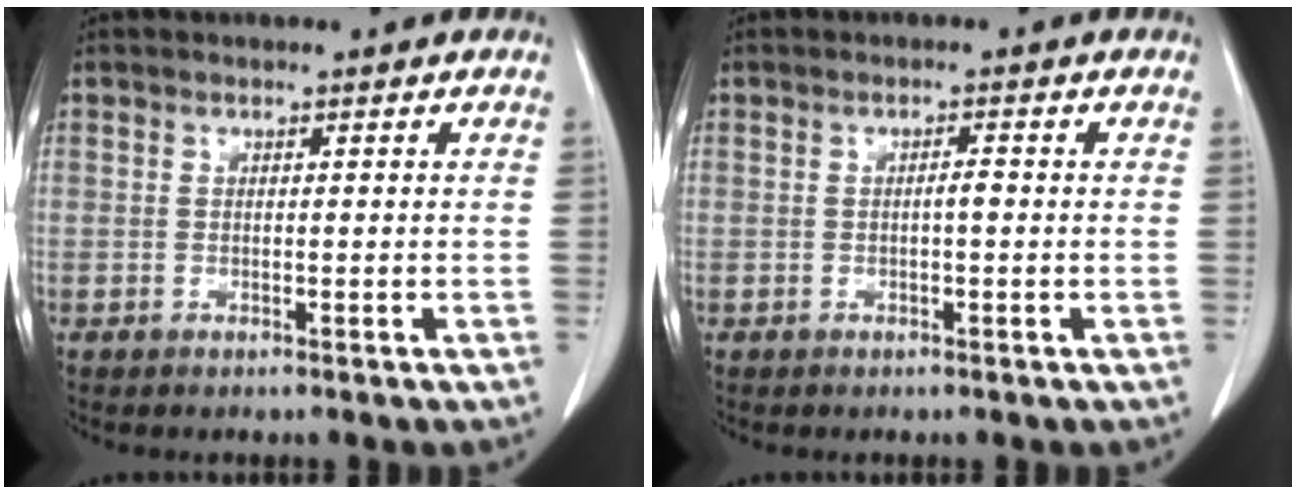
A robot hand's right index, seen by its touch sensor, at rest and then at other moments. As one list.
[{"total": 1.2, "force": [-0.2, 0.2, 1.2], "torque": [-0.020, 0.002, -0.003]}]